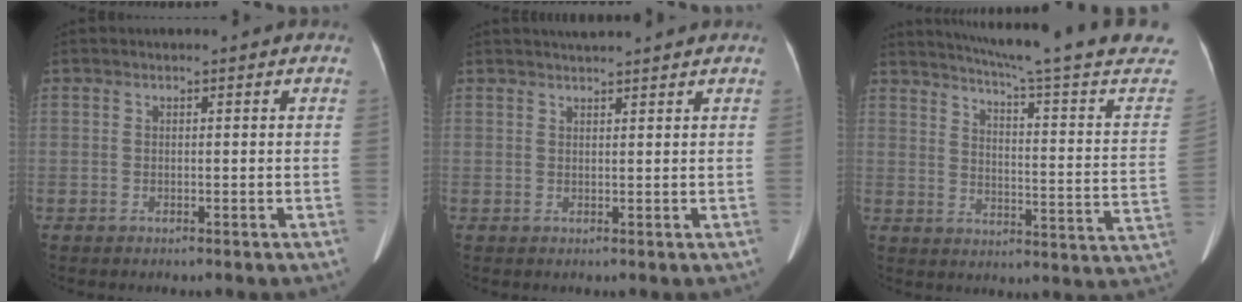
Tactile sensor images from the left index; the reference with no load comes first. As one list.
[{"total": 3.4, "force": [3.1, -0.4, 1.2], "torque": [-0.015, 0.022, 0.049]}, {"total": 24.6, "force": [21.7, -1.2, 11.6], "torque": [-0.173, -0.078, 0.266]}]